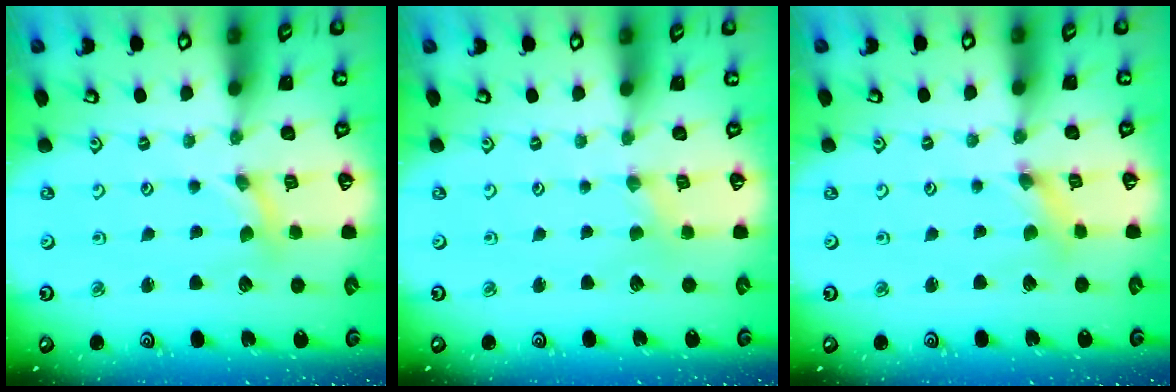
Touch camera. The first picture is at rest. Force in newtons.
{"total": 0.6, "press": 0.6, "slide": 0.1}
{"total": 1.6, "press": 1.6, "slide": 0.3}